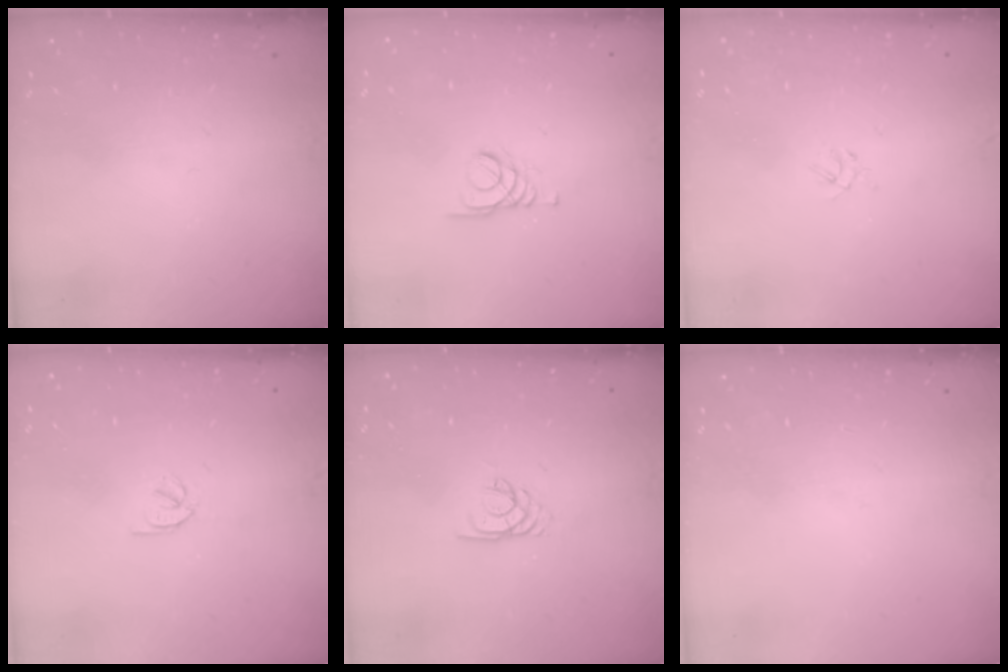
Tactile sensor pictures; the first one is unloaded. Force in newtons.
{"total": 1.8, "press": 1.8, "slide": 0.2}
{"total": 2.0, "press": 2.0, "slide": 0.4}
{"total": 2.1, "press": 2.1, "slide": 0.4}
{"total": 1.9, "press": 1.9, "slide": 0.2}
{"total": 0.0}